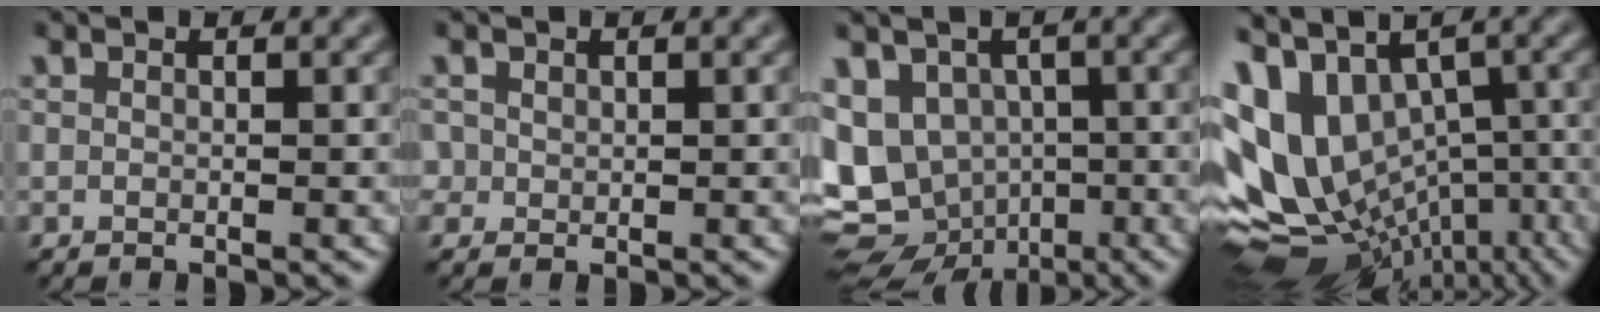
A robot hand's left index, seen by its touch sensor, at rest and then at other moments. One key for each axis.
{"total": 1.3, "fx": 0.4, "fy": 1.2, "fz": 0.2, "tx": -0.013, "ty": -0.002, "tz": 0.012}
{"total": 12.4, "fx": -2.4, "fy": 10.5, "fz": 6.2, "tx": -0.133, "ty": -0.019, "tz": -0.041}
{"total": 12.4, "fx": -0.1, "fy": 8.6, "fz": 9.0, "tx": -0.183, "ty": -0.002, "tz": 0.027}